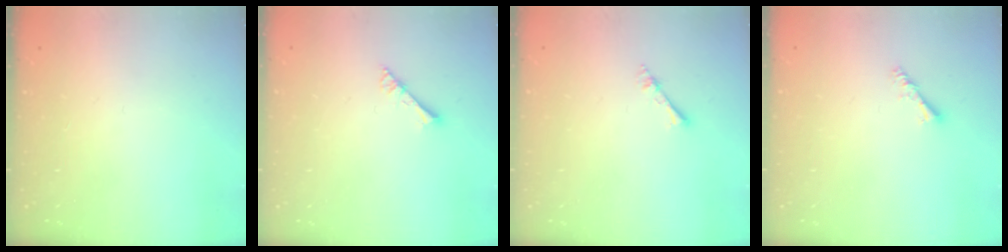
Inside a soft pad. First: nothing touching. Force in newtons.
{"total": 2.9, "press": 2.9, "slide": 0.3}
{"total": 3.7, "press": 3.7, "slide": 0.5}
{"total": 3.2, "press": 3.2, "slide": 0.6}